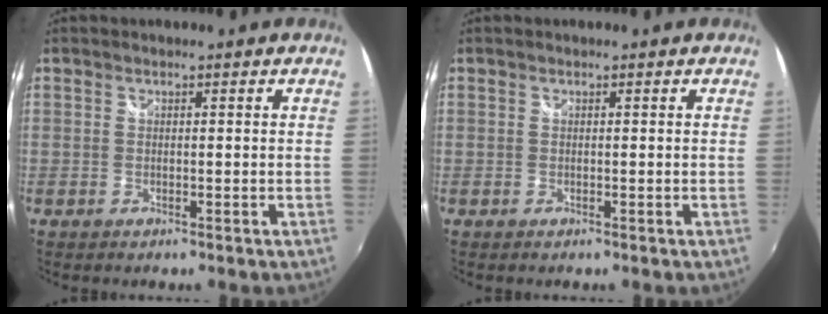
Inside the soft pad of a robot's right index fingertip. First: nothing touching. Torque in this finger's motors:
{"motor_torque": [0.00, 0.00, 0.00, 0.00]}